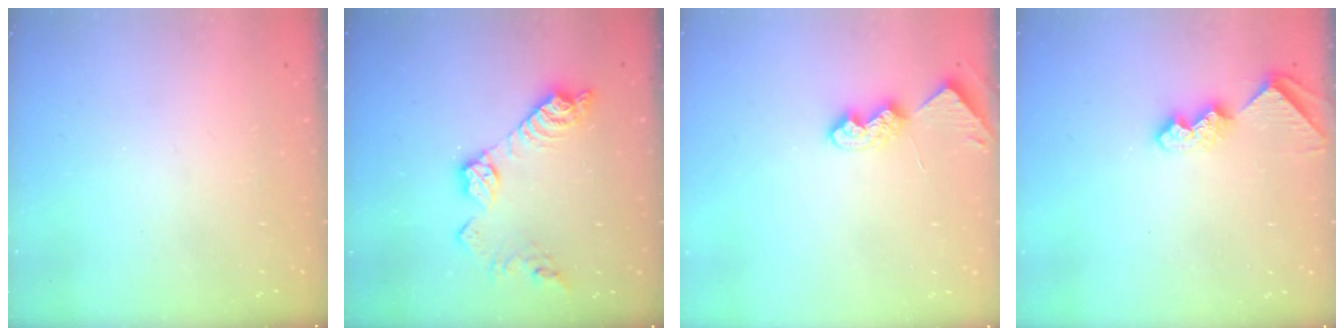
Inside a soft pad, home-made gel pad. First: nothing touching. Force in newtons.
{"total": 13.1, "press": 13.1, "slide": 0.8}
{"total": 7.5, "press": 7.5, "slide": 0.5}
{"total": 7.9, "press": 7.9, "slide": 0.6}